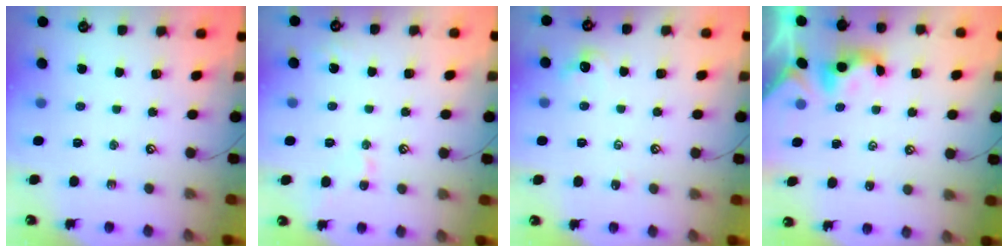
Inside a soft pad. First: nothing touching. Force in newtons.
{"total": 3.0, "press": 3.0, "slide": 0.5}
{"total": 1.5, "press": 1.4, "slide": 0.5}
{"total": 2.3, "press": 2.3, "slide": 0.2}